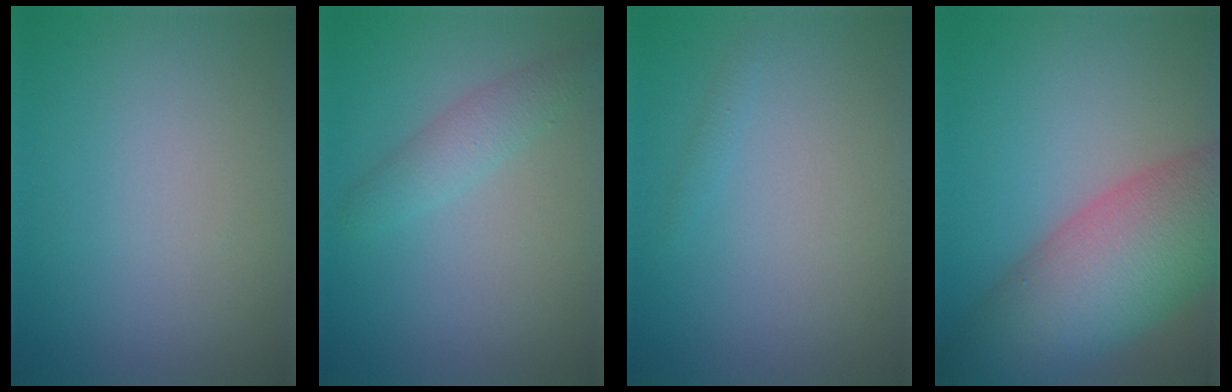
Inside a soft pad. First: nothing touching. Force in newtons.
{"total": 2.2, "press": 2.2, "slide": 0.1}
{"total": 0.6, "press": 0.6, "slide": 0.0}
{"total": 11.4, "press": 11.3, "slide": 0.5}